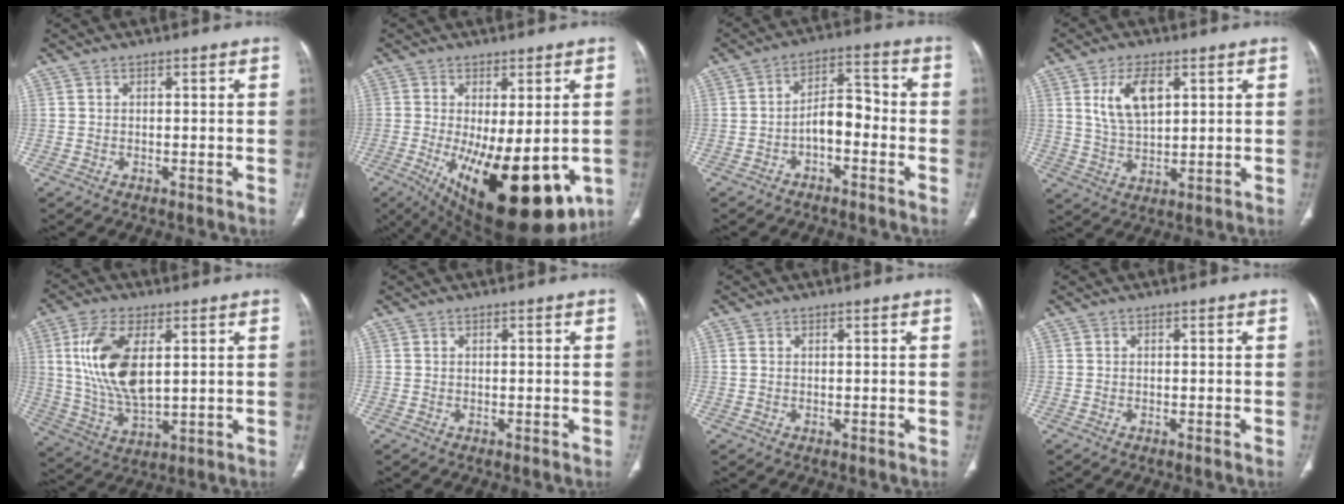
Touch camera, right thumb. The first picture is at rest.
{"total": 21.9, "force": [-6.5, 8.7, 19.0], "torque": [-0.251, -0.032, -0.071]}
{"total": 6.7, "force": [-2.3, 3.6, 5.1], "torque": [-0.072, 0.042, -0.045]}
{"total": 8.9, "force": [3.2, 4.5, 6.9], "torque": [-0.123, -0.011, 0.067]}
{"total": 14.9, "force": [3.4, 7.3, 12.6], "torque": [-0.252, -0.016, 0.072]}
{"total": 0.0}
{"total": 0.7, "force": [0.1, 0.5, 0.5], "torque": [-0.014, 0.004, 0.005]}
{"total": 0.0}